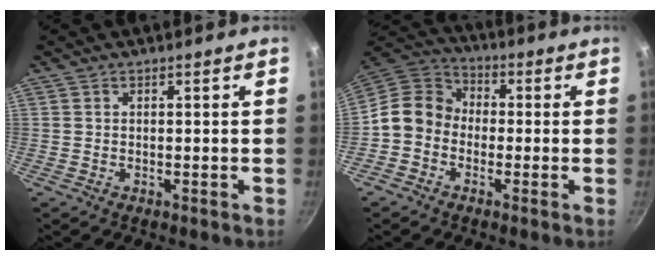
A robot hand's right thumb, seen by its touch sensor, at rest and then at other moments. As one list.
[{"total": 9.6, "force": [-2.0, 8.2, 4.7], "torque": [-0.056, 0.038, -0.065]}]